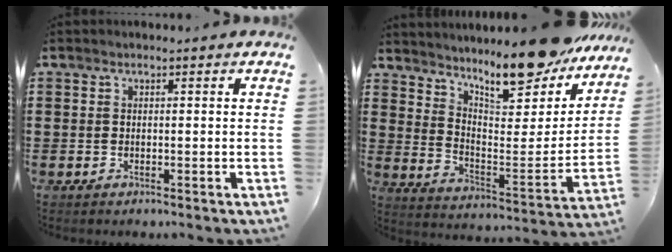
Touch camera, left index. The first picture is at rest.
{"total": 11.7, "force": [10.5, 2.2, 4.8], "torque": [-0.088, -0.089, 0.177]}